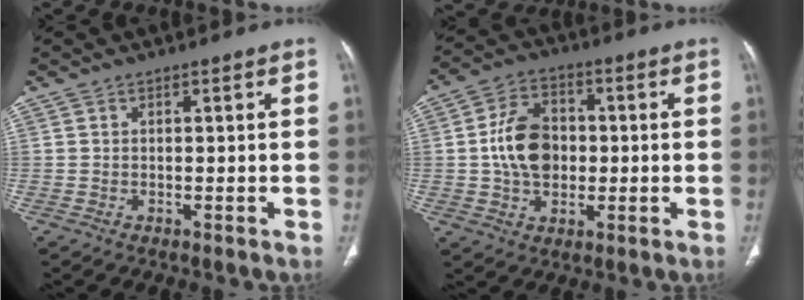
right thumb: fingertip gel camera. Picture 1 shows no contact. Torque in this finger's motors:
{"motor_torque": [1.47, 1.36, 1.15, -0.11, 0.10]}